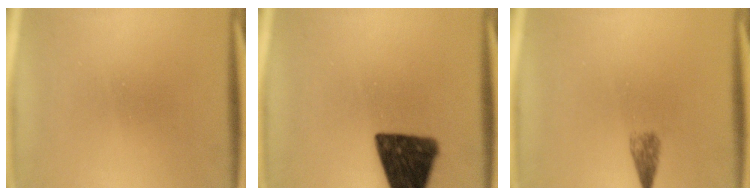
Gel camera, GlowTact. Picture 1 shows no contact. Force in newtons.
{"total": 16.6}
{"total": 1.4}